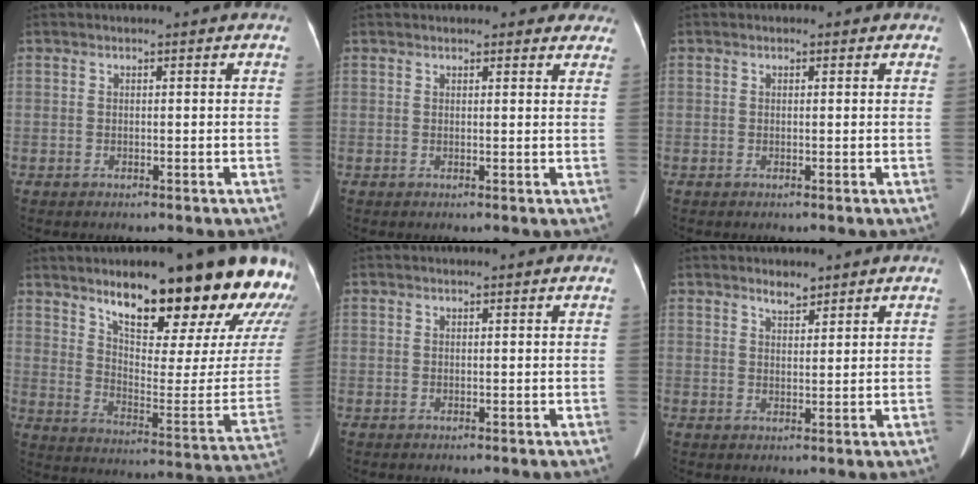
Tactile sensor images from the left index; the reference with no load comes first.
{"total": 5.4, "force": [4.8, 1.9, 1.5], "torque": [0.009, 0.007, 0.040]}
{"total": 0.5, "force": [0.2, 0.5, 0.1], "torque": [-0.001, 0.001, -0.002]}
{"total": 26.0, "force": [19.0, 5.3, 16.9], "torque": [-0.220, -0.032, 0.253]}
{"total": 0.0}
{"total": 2.0, "force": [1.8, 0.6, 0.7], "torque": [-0.015, 0.001, 0.032]}